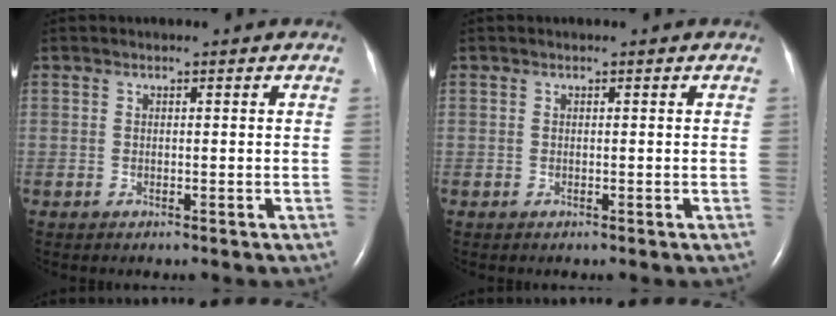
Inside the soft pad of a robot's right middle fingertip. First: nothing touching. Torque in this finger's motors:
{"motor_torque": [0.00, 0.00, 0.00, 0.00]}